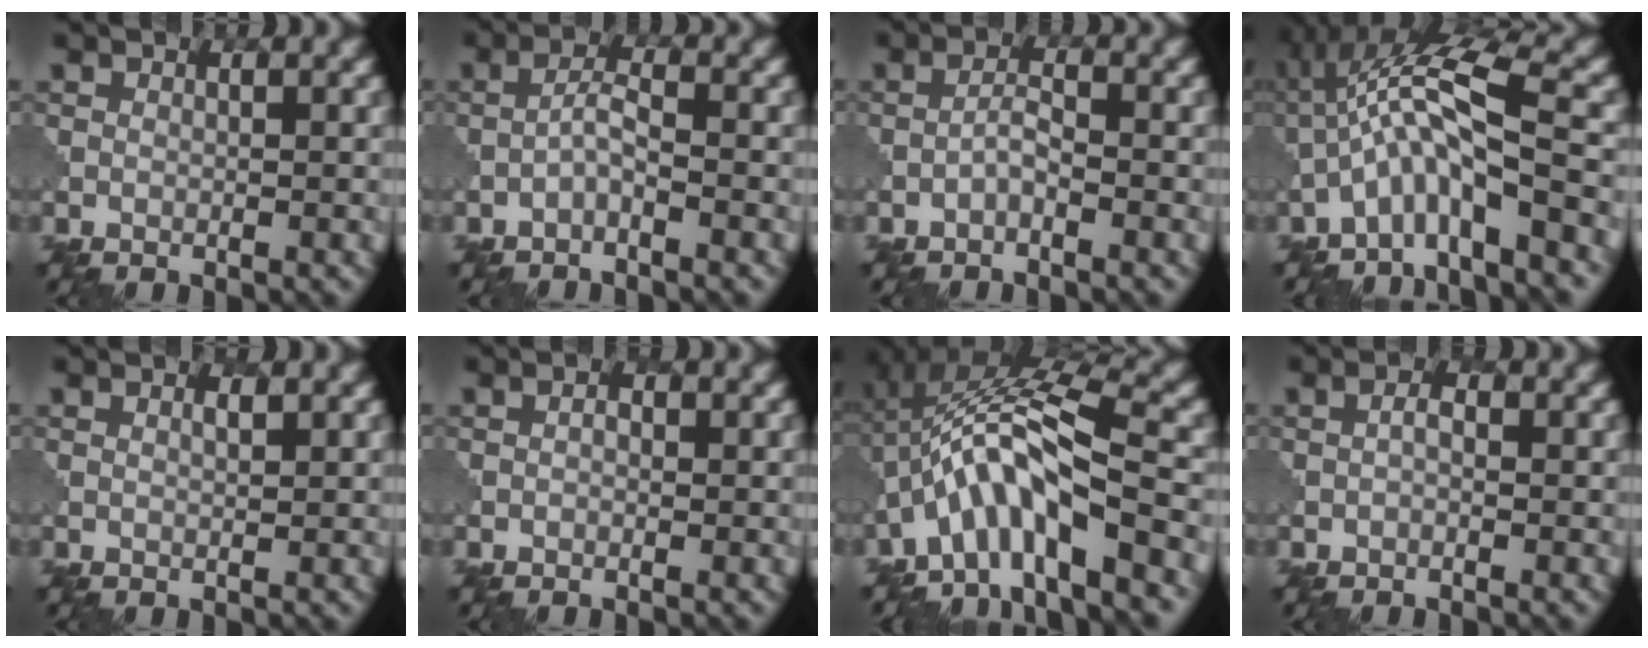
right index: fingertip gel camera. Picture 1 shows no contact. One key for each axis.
{"total": 1.7, "fx": -1.2, "fy": 0.3, "fz": 1.3, "tx": -0.028, "ty": 0.007, "tz": -0.026}
{"total": 1.5, "fx": -1.0, "fy": 0.3, "fz": 1.0, "tx": -0.022, "ty": 0.005, "tz": -0.022}
{"total": 7.3, "fx": -2.3, "fy": 1.4, "fz": 6.8, "tx": -0.129, "ty": 0.025, "tz": -0.051}
{"total": 0.6, "fx": 0.3, "fy": 0.1, "fz": 0.5, "tx": -0.012, "ty": 0.000, "tz": 0.007}
{"total": 1.0, "fx": 0.0, "fy": 0.7, "fz": 0.6, "tx": -0.006, "ty": -0.003, "tz": 0.000}
{"total": 9.0, "fx": -3.5, "fy": 1.9, "fz": 8.0, "tx": -0.141, "ty": 0.024, "tz": -0.067}
{"total": 1.2, "fx": -0.2, "fy": 0.6, "fz": 1.0, "tx": -0.021, "ty": 0.003, "tz": -0.006}